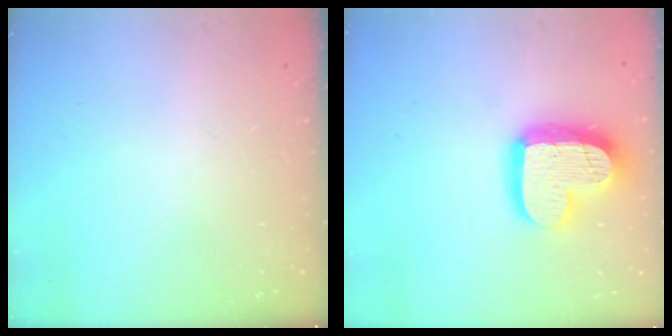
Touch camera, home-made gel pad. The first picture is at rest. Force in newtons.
{"total": 19.2, "press": 19.1, "slide": 1.8}